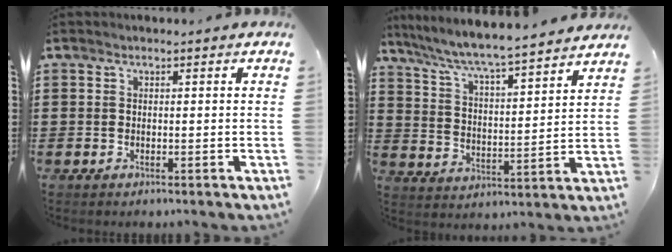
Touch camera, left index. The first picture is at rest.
{"total": 5.6, "force": [5.2, -0.3, 2.1], "torque": [-0.064, -0.039, 0.081]}